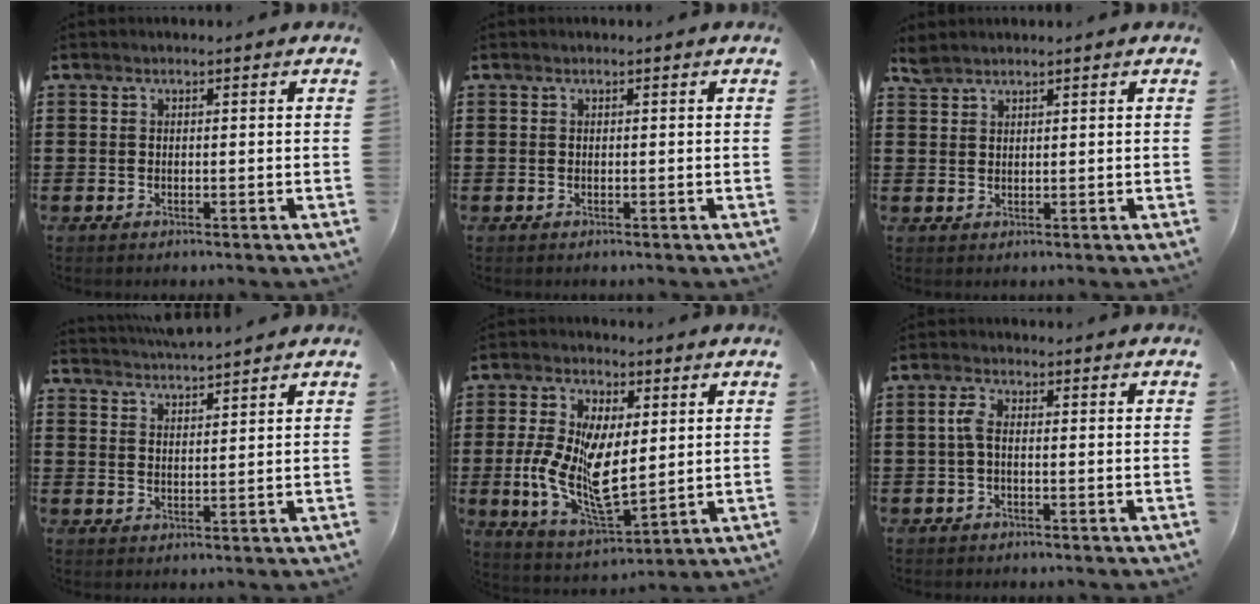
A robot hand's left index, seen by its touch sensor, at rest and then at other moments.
{"total": 0.0}
{"total": 1.9, "force": [1.8, 0.4, 0.4], "torque": [-0.013, 0.000, 0.036]}
{"total": 3.4, "force": [3.4, -0.5, -0.1], "torque": [-0.010, -0.015, 0.061]}
{"total": 11.7, "force": [0.6, 5.8, 10.2], "torque": [-0.225, -0.008, 0.014]}
{"total": 2.8, "force": [-0.2, 1.1, 2.5], "torque": [-0.064, -0.001, -0.008]}